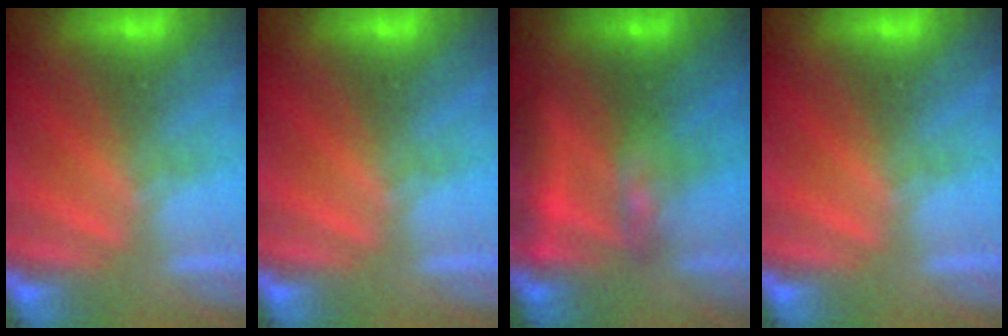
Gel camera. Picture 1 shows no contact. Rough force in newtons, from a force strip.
{"total": 0.0}
{"total": 7.5}
{"total": 0.0}